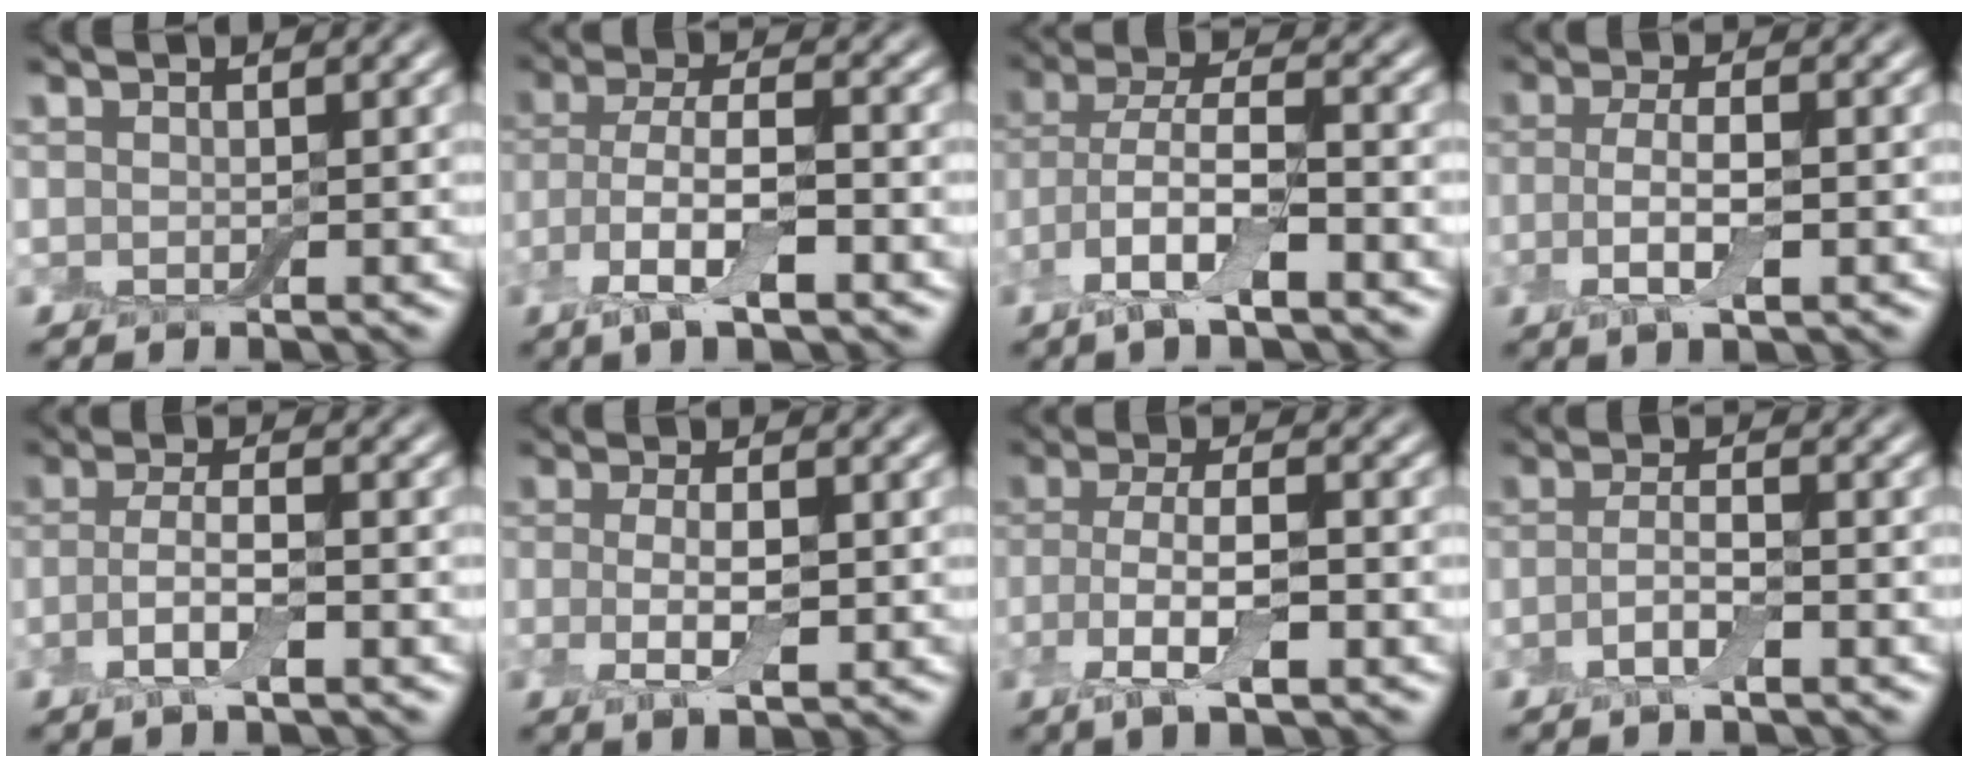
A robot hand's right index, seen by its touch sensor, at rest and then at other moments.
{"total": 6.1, "force": [-2.4, 2.3, 5.0], "torque": [-0.101, -0.003, -0.048]}
{"total": 6.6, "force": [-2.9, 2.6, 5.3], "torque": [-0.108, 0.000, -0.061]}
{"total": 4.0, "force": [-0.8, 1.4, 3.7], "torque": [-0.077, -0.004, -0.019]}
{"total": 3.7, "force": [-1.2, 1.2, 3.2], "torque": [-0.068, -0.001, -0.028]}
{"total": 3.9, "force": [-0.5, 1.4, 3.6], "torque": [-0.077, -0.009, -0.012]}
{"total": 5.5, "force": [-1.9, 2.0, 4.8], "torque": [-0.095, -0.003, -0.036]}
{"total": 2.7, "force": [-1.1, 0.8, 2.4], "torque": [-0.051, 0.004, -0.030]}